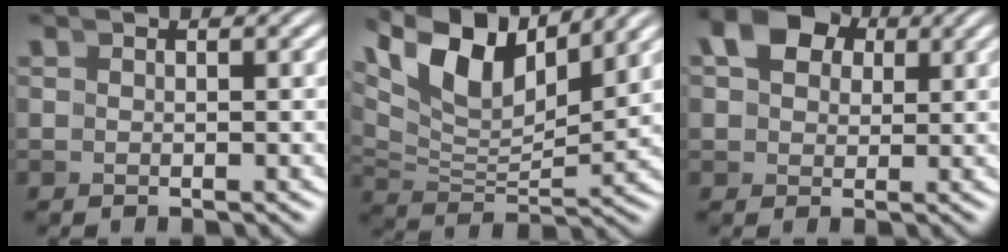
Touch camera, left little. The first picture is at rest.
{"total": 10.1, "force": [4.9, 5.1, 7.2], "torque": [-0.134, 0.006, 0.087]}
{"total": 8.4, "force": [3.6, 6.3, 4.3], "torque": [-0.068, 0.011, 0.051]}